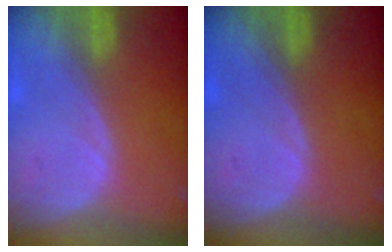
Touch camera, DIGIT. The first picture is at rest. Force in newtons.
{"total": 0.0}